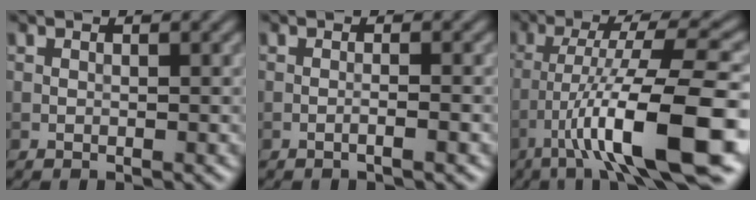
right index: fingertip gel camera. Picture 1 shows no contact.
{"total": 1.3, "force": [-0.5, 0.2, 1.1], "torque": [-0.014, 0.002, -0.015]}
{"total": 11.6, "force": [-4.9, 1.9, 10.4], "torque": [-0.166, 0.021, -0.074]}